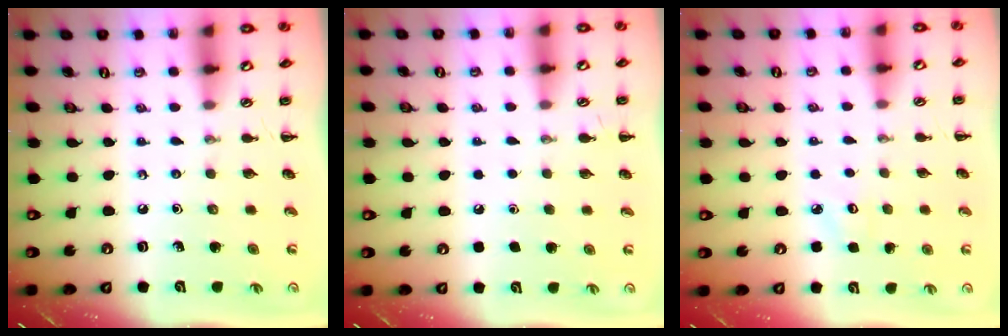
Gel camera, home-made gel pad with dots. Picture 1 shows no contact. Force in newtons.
{"total": 1.8, "press": 1.8, "slide": 0.1}
{"total": 3.5, "press": 3.3, "slide": 1.1}